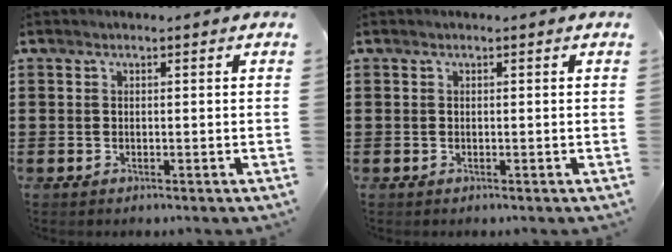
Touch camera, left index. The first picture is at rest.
{"total": 0.0}